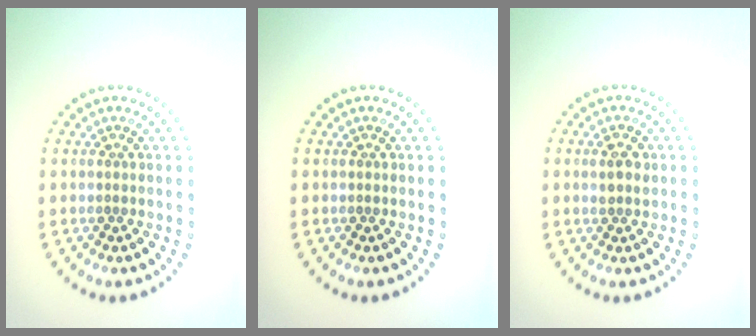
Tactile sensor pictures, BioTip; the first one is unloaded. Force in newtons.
{"total": 0.0}
{"total": 1.6, "press": 1.6, "slide": 0.3}